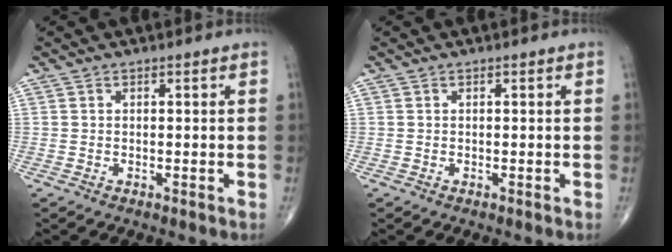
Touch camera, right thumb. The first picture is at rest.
{"total": 0.0}